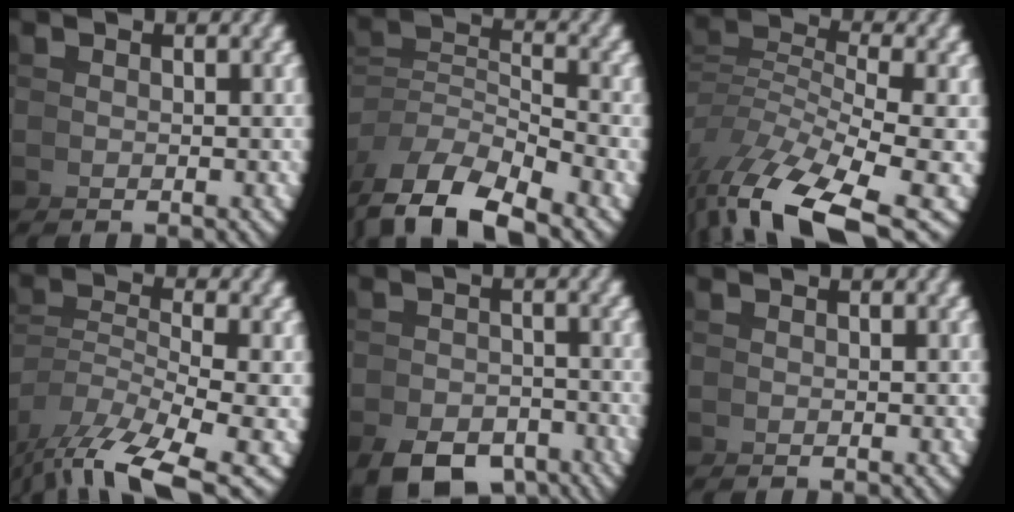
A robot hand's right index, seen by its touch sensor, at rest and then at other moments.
{"total": 6.9, "force": [-3.0, 4.2, 4.6], "torque": [-0.099, -0.021, -0.043]}
{"total": 7.2, "force": [-3.2, 2.8, 5.8], "torque": [-0.119, -0.031, -0.028]}
{"total": 6.5, "force": [-3.7, 3.0, 4.3], "torque": [-0.089, -0.037, -0.040]}
{"total": 4.6, "force": [-4.2, 1.5, 1.2], "torque": [0.007, -0.014, -0.067]}
{"total": 0.0}